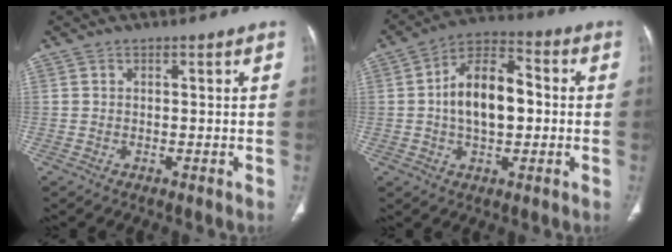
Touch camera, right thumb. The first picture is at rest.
{"total": 13.3, "force": [0.0, 7.5, 11.0], "torque": [-0.175, 0.028, -0.009]}